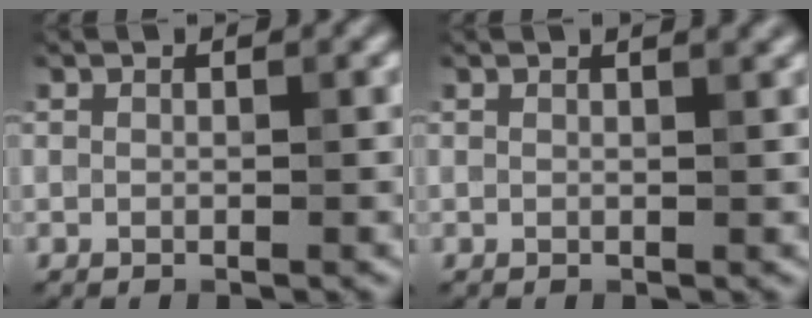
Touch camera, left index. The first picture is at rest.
{"total": 1.4, "force": [1.0, 0.4, 0.8], "torque": [-0.005, 0.002, 0.008]}